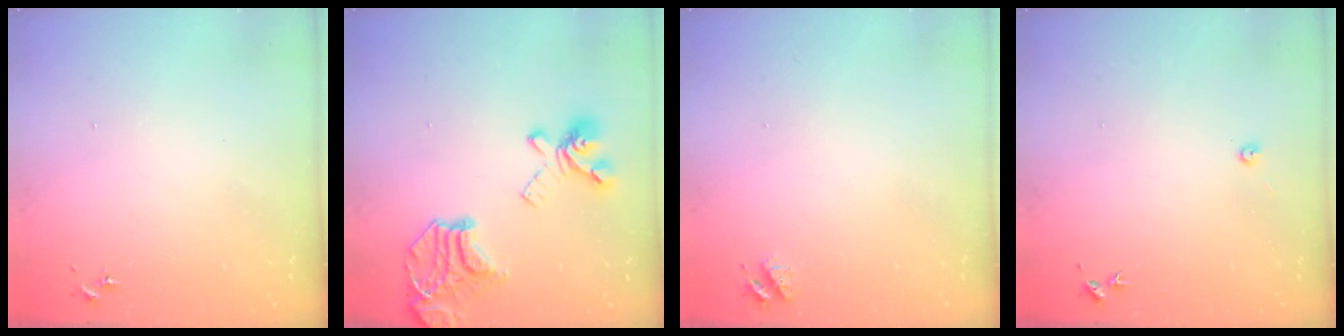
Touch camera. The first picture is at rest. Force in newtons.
{"total": 21.1, "press": 21.0, "slide": 2.3}
{"total": 4.7, "press": 4.7, "slide": 0.7}
{"total": 3.0, "press": 3.0, "slide": 0.4}